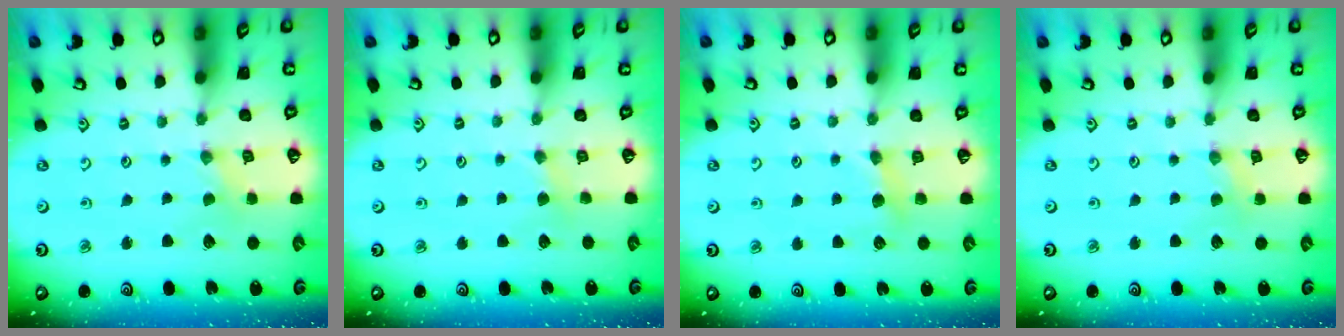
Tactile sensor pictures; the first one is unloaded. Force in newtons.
{"total": 1.9, "press": 1.9, "slide": 0.3}
{"total": 5.9, "press": 5.9, "slide": 0.9}
{"total": 1.7, "press": 1.7, "slide": 0.3}